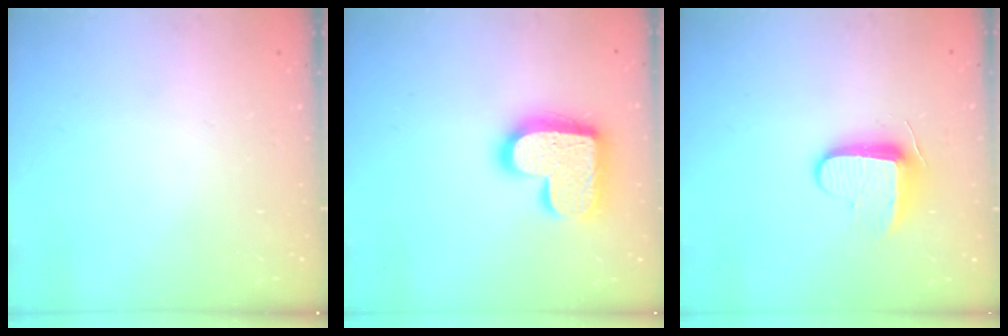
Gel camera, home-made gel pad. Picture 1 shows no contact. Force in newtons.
{"total": 18.7, "press": 18.6, "slide": 1.1}
{"total": 8.7, "press": 8.6, "slide": 0.9}